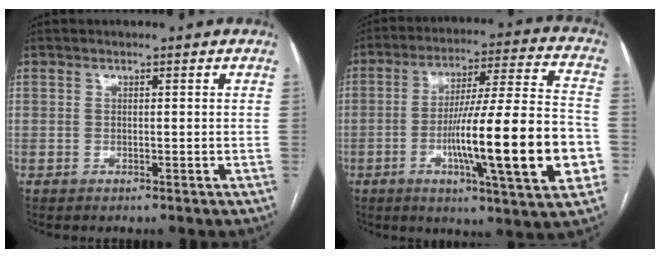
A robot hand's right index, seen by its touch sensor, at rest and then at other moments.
{"total": 21.8, "force": [-5.5, 1.1, 21.0], "torque": [-0.306, -0.003, -0.081]}